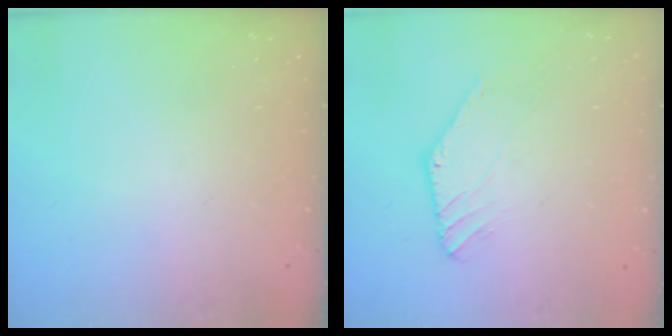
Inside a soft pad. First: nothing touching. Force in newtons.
{"total": 1.4, "press": 1.4, "slide": 0.0}